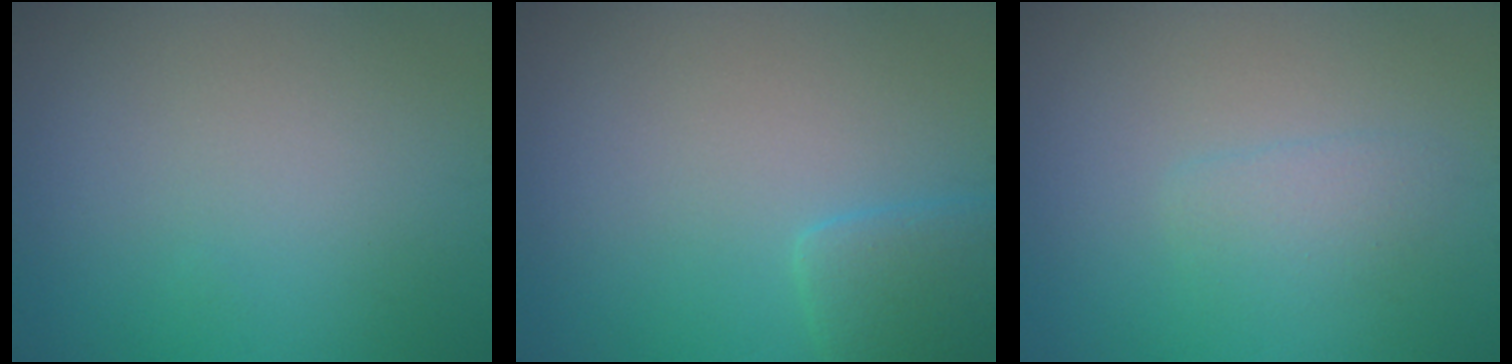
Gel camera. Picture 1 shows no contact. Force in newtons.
{"total": 2.6, "press": 2.6, "slide": 0.2}
{"total": 1.6, "press": 1.6, "slide": 0.1}